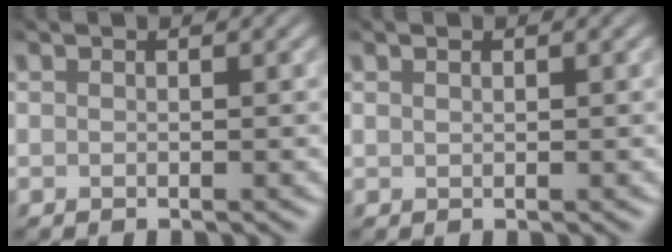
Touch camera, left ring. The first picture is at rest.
{"total": 0.6, "force": [0.5, 0.2, 0.4], "torque": [-0.009, 0.003, 0.009]}